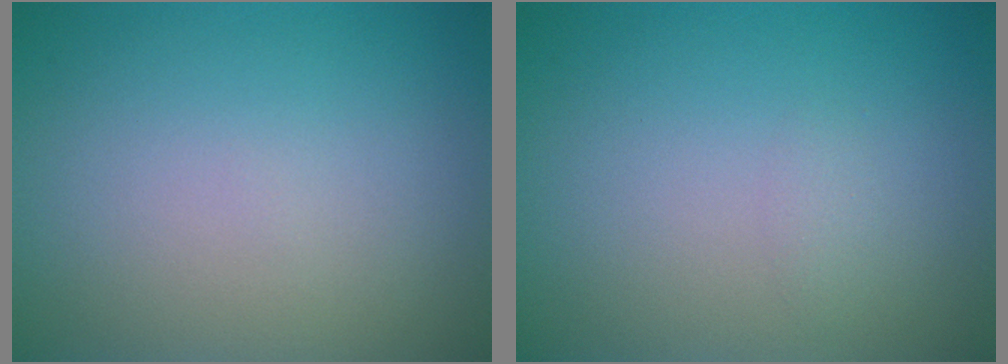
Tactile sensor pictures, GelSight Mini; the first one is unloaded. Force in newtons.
{"total": 0.6, "press": 0.6, "slide": 0.0}